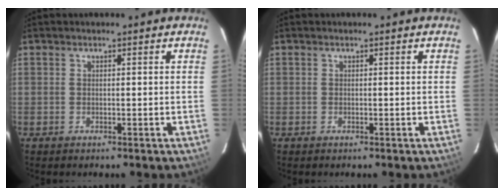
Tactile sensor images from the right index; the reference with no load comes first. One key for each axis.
{"total": 0.0}